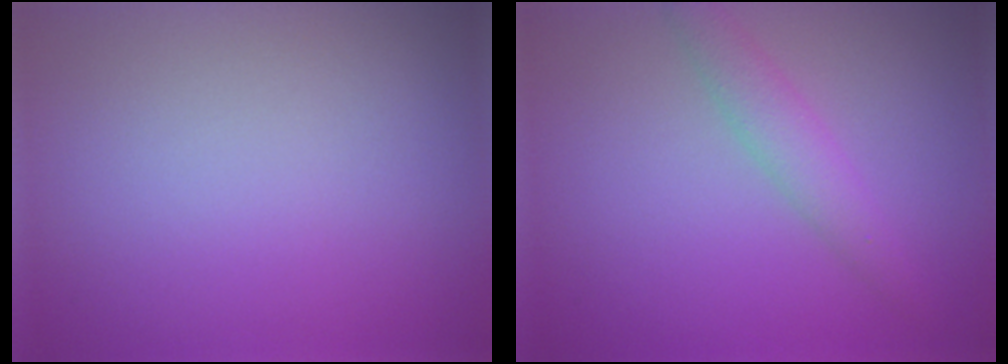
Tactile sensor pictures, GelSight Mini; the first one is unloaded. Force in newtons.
{"total": 2.5, "press": 2.5, "slide": 0.1}